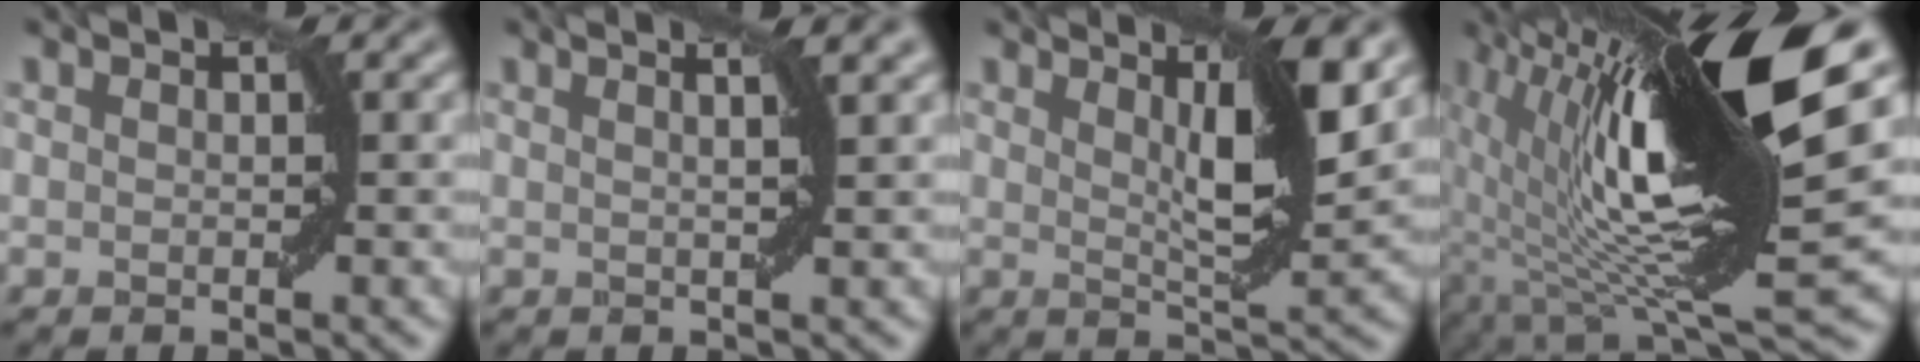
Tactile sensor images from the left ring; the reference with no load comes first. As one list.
[{"total": 4.7, "force": [2.3, 1.8, 3.7], "torque": [-0.022, 0.029, -0.001]}, {"total": 5.9, "force": [2.4, 1.2, 5.3], "torque": [-0.074, -0.006, 0.043]}, {"total": 17.5, "force": [2.6, 4.8, 16.6], "torque": [-0.276, 0.005, 0.048]}]